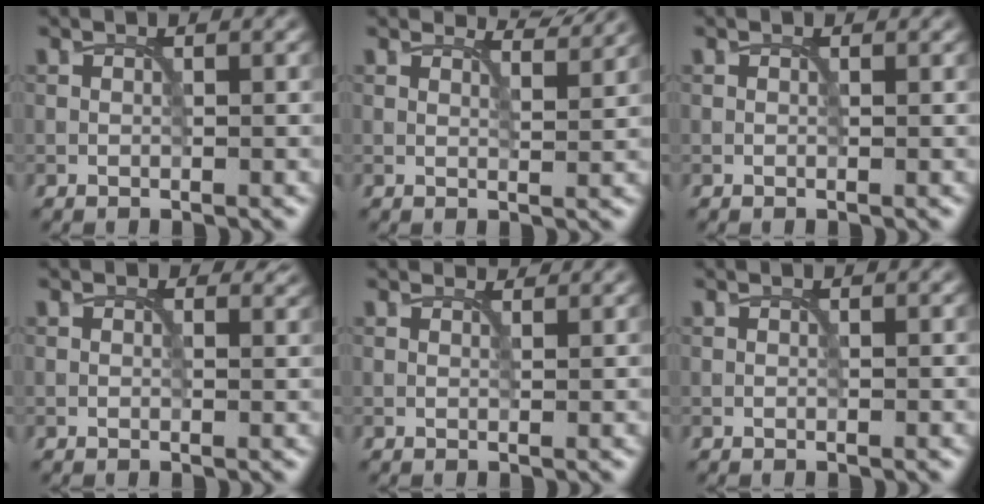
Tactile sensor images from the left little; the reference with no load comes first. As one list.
[{"total": 3.2, "force": [2.9, 0.3, 1.2], "torque": [-0.020, -0.006, 0.039]}, {"total": 0.0}, {"total": 0.9, "force": [0.4, 0.6, 0.5], "torque": [-0.003, -0.005, 0.002]}, {"total": 1.1, "force": [1.1, 0.2, 0.3], "torque": [-0.011, -0.004, 0.013]}, {"total": 0.0}]